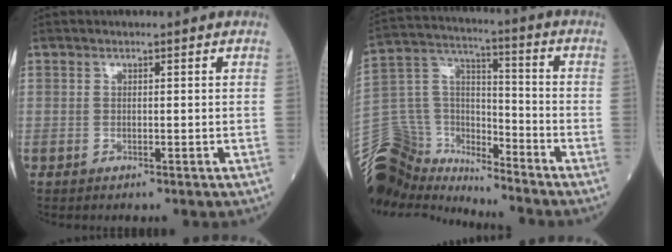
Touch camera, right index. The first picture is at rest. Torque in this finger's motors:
{"motor_torque": [0.66, -1.05, -0.01, -0.04]}